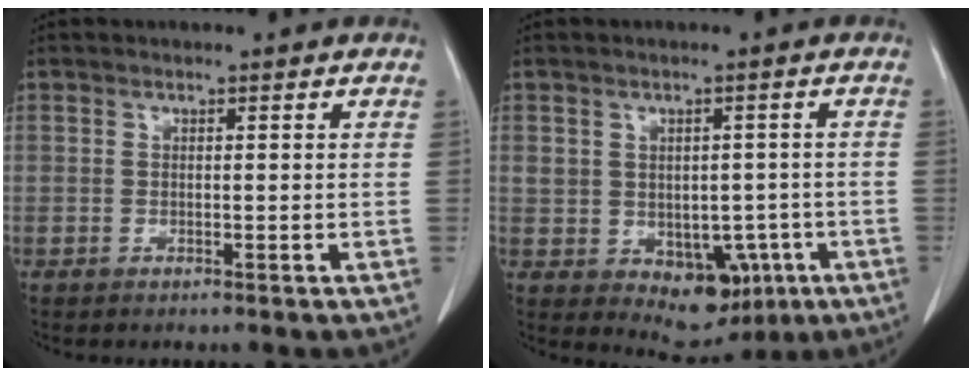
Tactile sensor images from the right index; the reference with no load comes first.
{"total": 8.2, "force": [-2.2, 5.9, 5.3], "torque": [-0.054, 0.010, -0.011]}